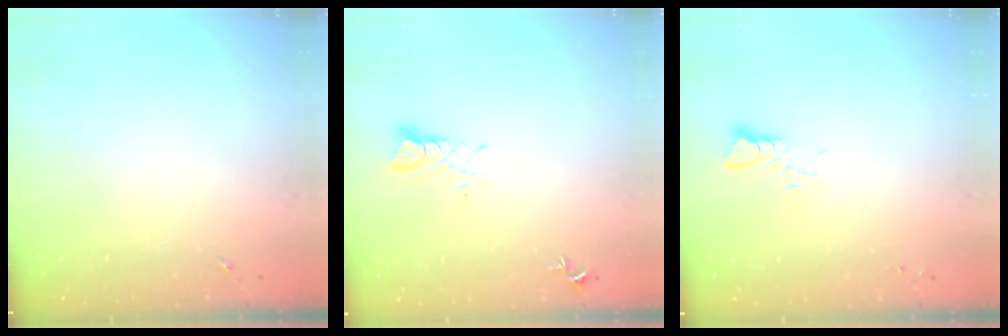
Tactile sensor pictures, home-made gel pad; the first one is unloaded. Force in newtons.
{"total": 4.2, "press": 4.2, "slide": 0.5}
{"total": 3.2, "press": 3.2, "slide": 0.0}